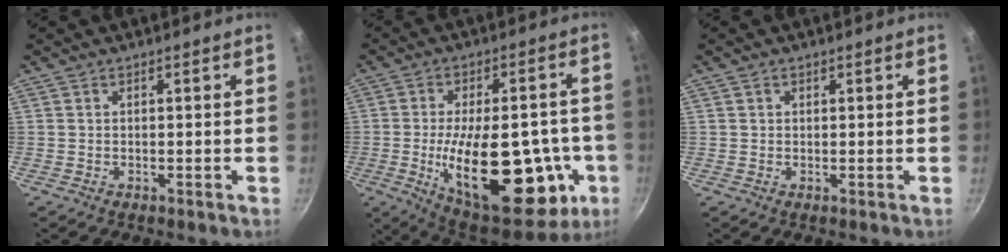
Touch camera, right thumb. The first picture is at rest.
{"total": 28.3, "force": [-6.2, 13.5, 24.1], "torque": [-0.326, 0.005, -0.072]}
{"total": 0.9, "force": [0.4, 0.7, 0.3], "torque": [-0.001, 0.002, 0.006]}